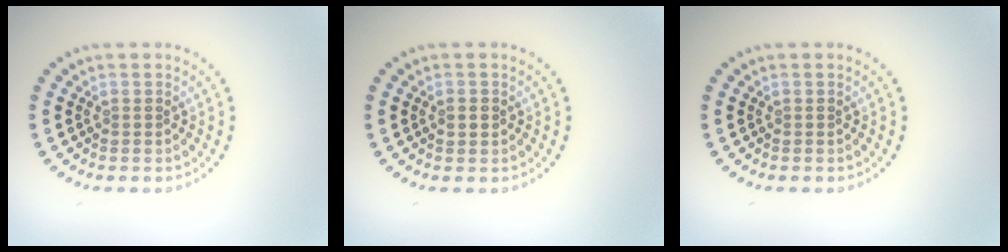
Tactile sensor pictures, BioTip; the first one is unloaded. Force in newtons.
{"total": 1.0, "press": 1.0, "slide": 0.2}
{"total": 0.0}